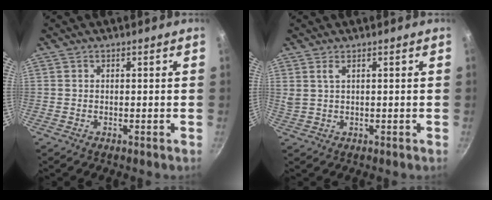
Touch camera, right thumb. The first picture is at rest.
{"total": 2.3, "force": [1.1, 0.9, 1.8], "torque": [-0.037, -0.003, 0.027]}